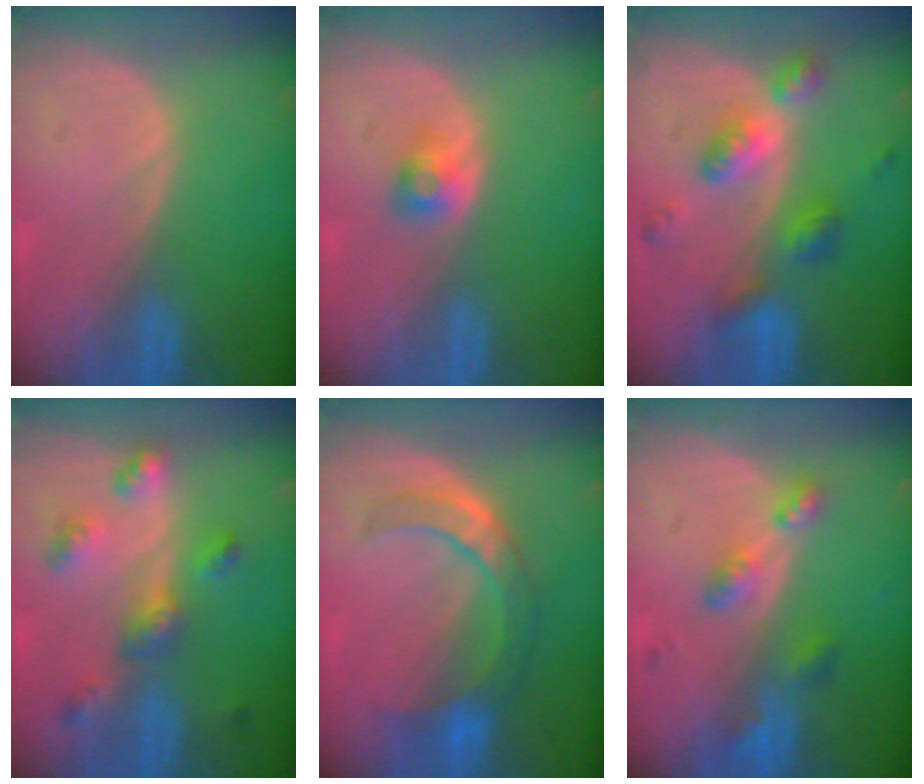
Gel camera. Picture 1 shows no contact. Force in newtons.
{"total": 2.6, "press": 2.3, "slide": 1.2}
{"total": 7.2, "press": 7.2, "slide": 0.4}
{"total": 6.7, "press": 5.9, "slide": 3.3}
{"total": 7.3, "press": 7.1, "slide": 1.6}
{"total": 5.3, "press": 4.8, "slide": 2.2}